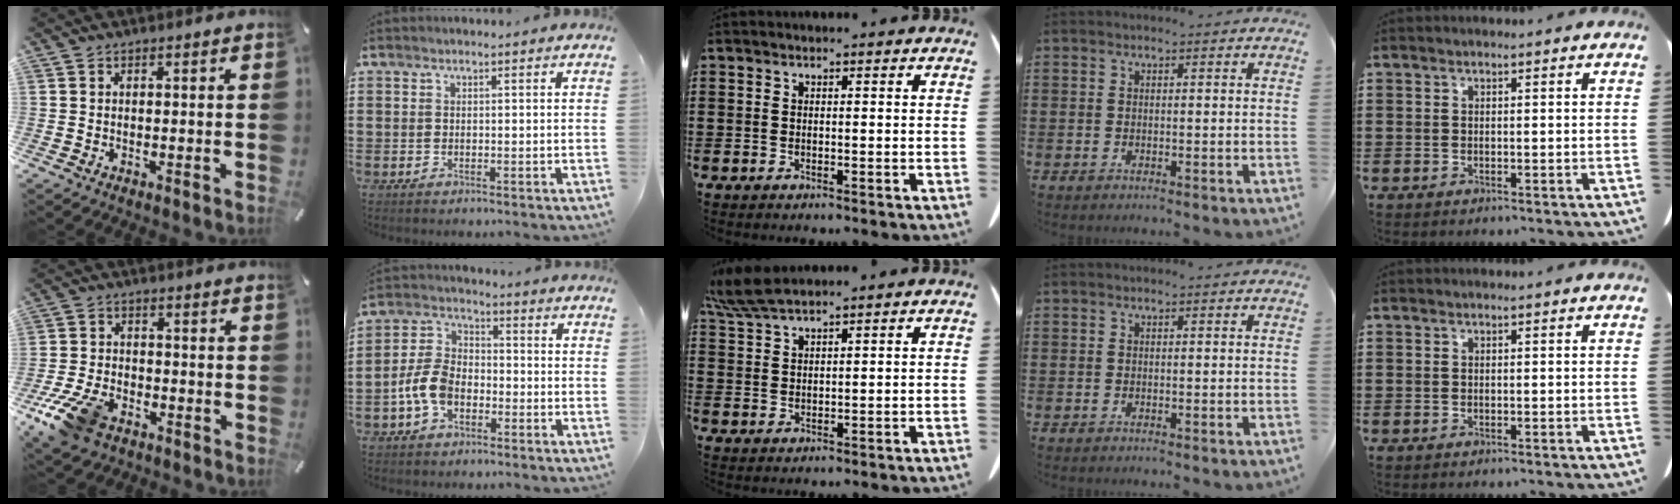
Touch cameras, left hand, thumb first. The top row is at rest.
{"thumb": {"total": 10.4, "force": [-6.5, 5.8, 5.6], "torque": [-0.122, 0.026, -0.122]}, "index": {"total": 6.9, "force": [-2.9, 4.3, 4.6], "torque": [-0.128, 0.006, -0.065]}, "middle": {"total": 5.0, "force": [4.2, 0.5, 2.7], "torque": [-0.065, -0.007, 0.079]}}